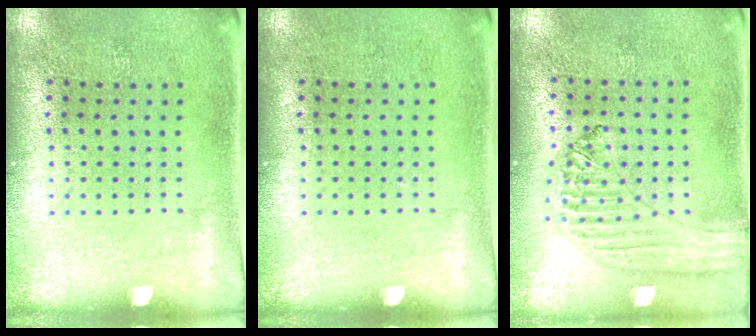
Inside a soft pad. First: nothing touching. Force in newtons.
{"total": 0.0}
{"total": 1.3, "press": 1.3, "slide": 0.1}